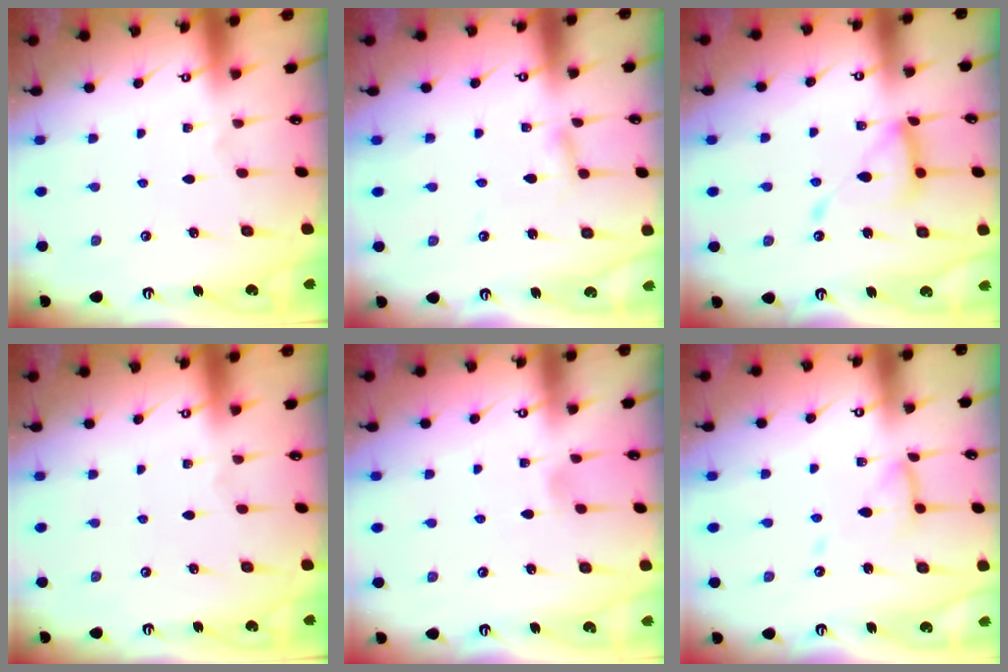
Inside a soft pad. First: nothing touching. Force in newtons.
{"total": 2.7, "press": 2.7, "slide": 0.3}
{"total": 13.2, "press": 13.1, "slide": 1.2}
{"total": 0.0}
{"total": 4.3, "press": 4.2, "slide": 0.6}
{"total": 10.4, "press": 10.4, "slide": 0.9}